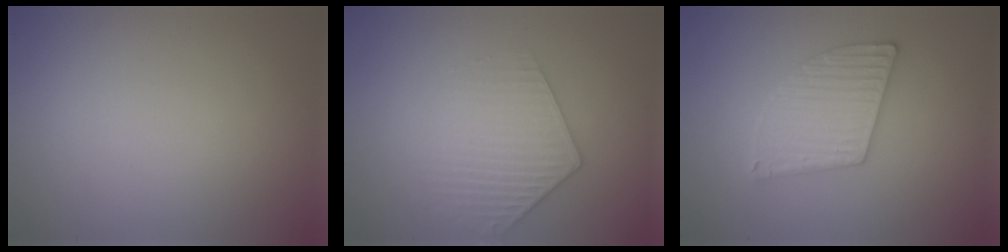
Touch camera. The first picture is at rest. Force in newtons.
{"total": 3.1, "press": 3.0, "slide": 1.0}
{"total": 3.6, "press": 3.6, "slide": 0.3}